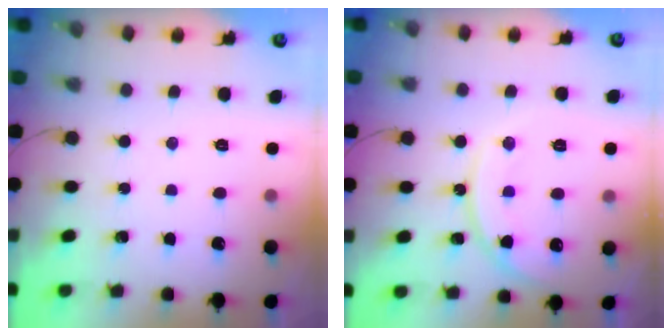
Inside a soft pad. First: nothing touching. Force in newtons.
{"total": 13.2, "press": 13.1, "slide": 1.2}